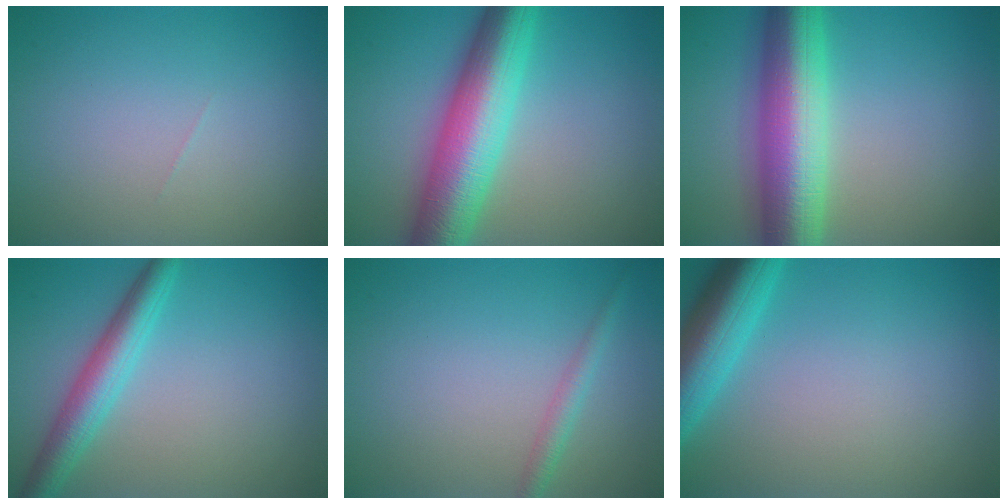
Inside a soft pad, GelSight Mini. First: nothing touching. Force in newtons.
{"total": 9.8, "press": 9.8, "slide": 0.2}
{"total": 10.7, "press": 10.7, "slide": 0.0}
{"total": 4.2, "press": 4.2, "slide": 0.1}
{"total": 1.6, "press": 1.6, "slide": 0.1}
{"total": 6.6, "press": 6.5, "slide": 0.4}